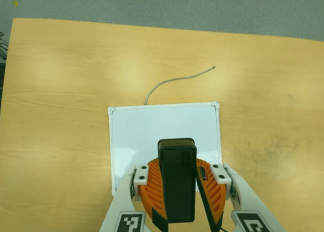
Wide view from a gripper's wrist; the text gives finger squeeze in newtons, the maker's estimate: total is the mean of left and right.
{"total": 9.1, "left": 9.2, "right": 8.9}